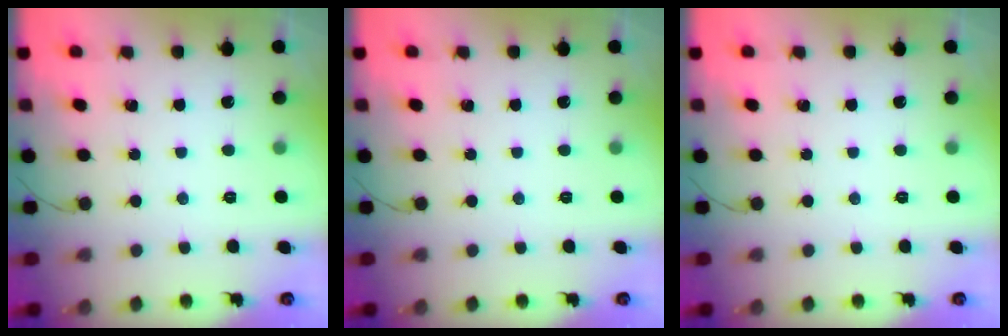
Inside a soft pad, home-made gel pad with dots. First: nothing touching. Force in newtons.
{"total": 0.0}
{"total": 0.0}